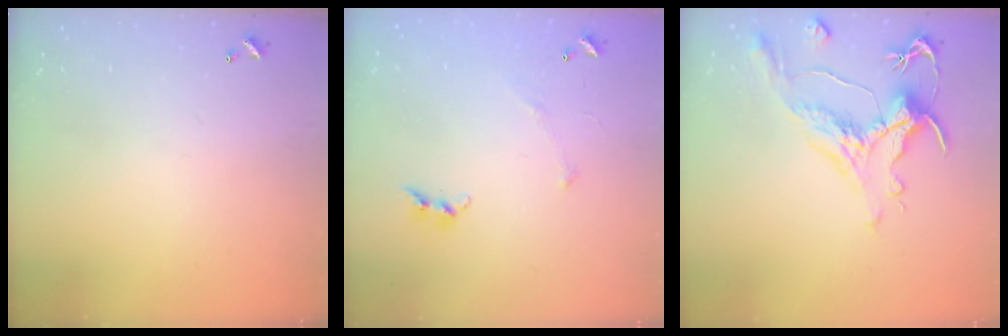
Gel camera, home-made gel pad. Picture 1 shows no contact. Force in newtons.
{"total": 5.2, "press": 5.1, "slide": 0.6}
{"total": 1.7, "press": 0.9, "slide": 1.4}